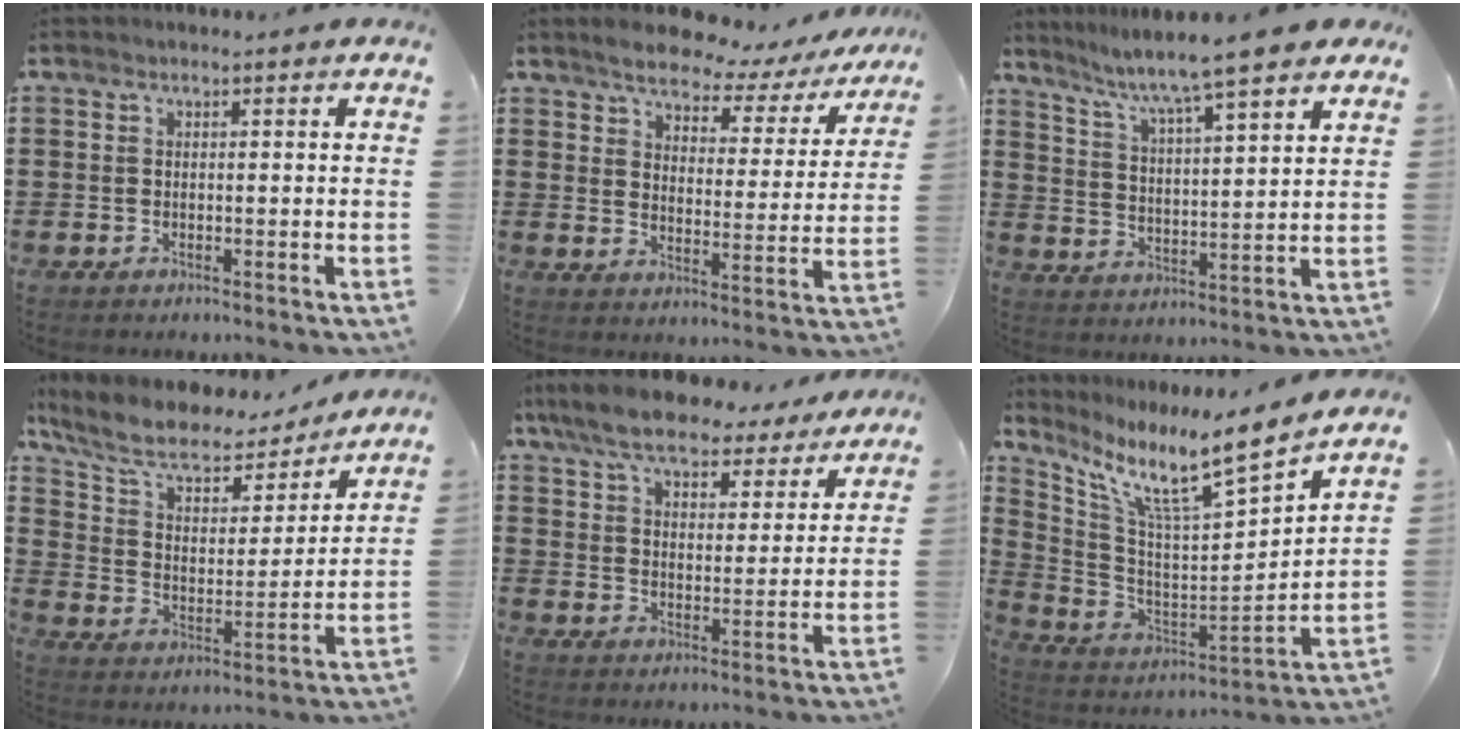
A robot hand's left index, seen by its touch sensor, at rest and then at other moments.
{"total": 4.9, "force": [4.8, 0.8, 0.7], "torque": [-0.036, -0.037, 0.076]}
{"total": 6.0, "force": [5.4, -0.3, 2.7], "torque": [-0.076, -0.037, 0.084]}
{"total": 8.7, "force": [6.7, 3.5, 4.4], "torque": [-0.113, -0.033, 0.114]}
{"total": 8.7, "force": [7.9, 1.8, 3.2], "torque": [-0.097, -0.033, 0.144]}
{"total": 10.3, "force": [7.6, 0.8, 6.9], "torque": [-0.157, -0.058, 0.116]}